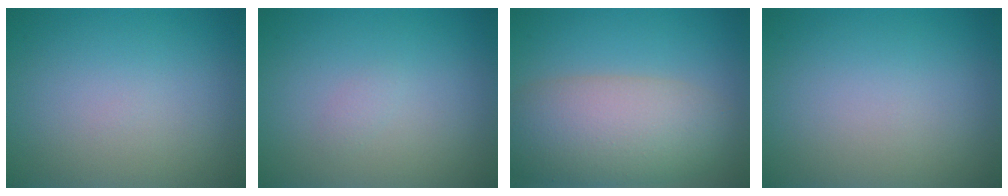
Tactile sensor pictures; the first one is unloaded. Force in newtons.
{"total": 0.5, "press": 0.5, "slide": 0.0}
{"total": 8.1, "press": 8.1, "slide": 0.8}
{"total": 0.0}